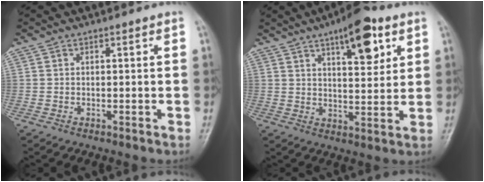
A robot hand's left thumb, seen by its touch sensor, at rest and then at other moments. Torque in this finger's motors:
{"motor_torque": [-0.17, 0.53, 0.03, -0.25, 0.14]}